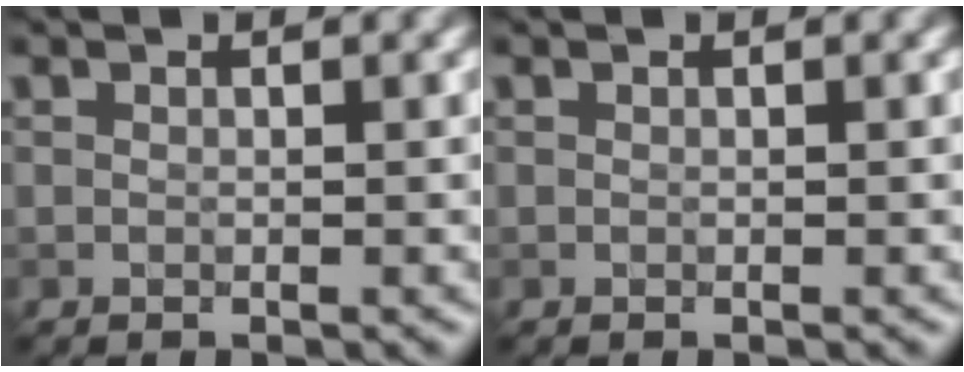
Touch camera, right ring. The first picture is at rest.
{"total": 0.0}